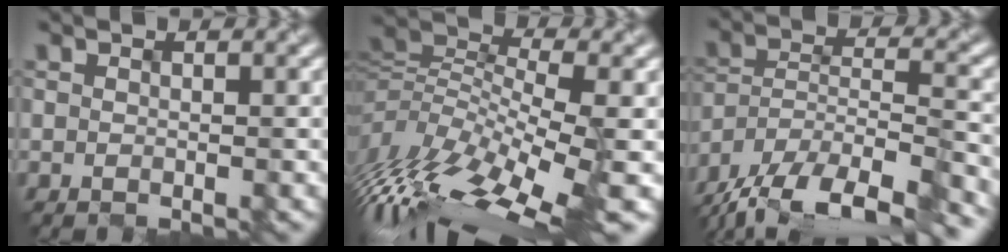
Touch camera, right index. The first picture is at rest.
{"total": 10.6, "force": [-3.9, 4.2, 9.0], "torque": [-0.180, 0.023, -0.071]}
{"total": 15.7, "force": [-13.7, 4.1, 6.4], "torque": [-0.112, -0.013, -0.204]}